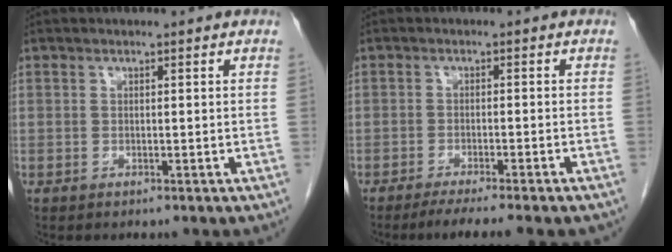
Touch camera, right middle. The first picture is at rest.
{"total": 8.4, "force": [-6.8, 0.0, 4.9], "torque": [-0.054, -0.015, -0.095]}